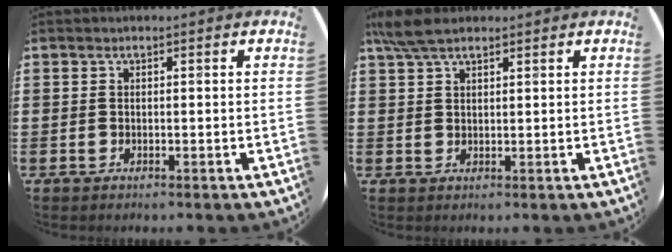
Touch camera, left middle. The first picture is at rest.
{"total": 4.4, "force": [3.4, 1.3, 2.3], "torque": [-0.053, 0.004, 0.064]}